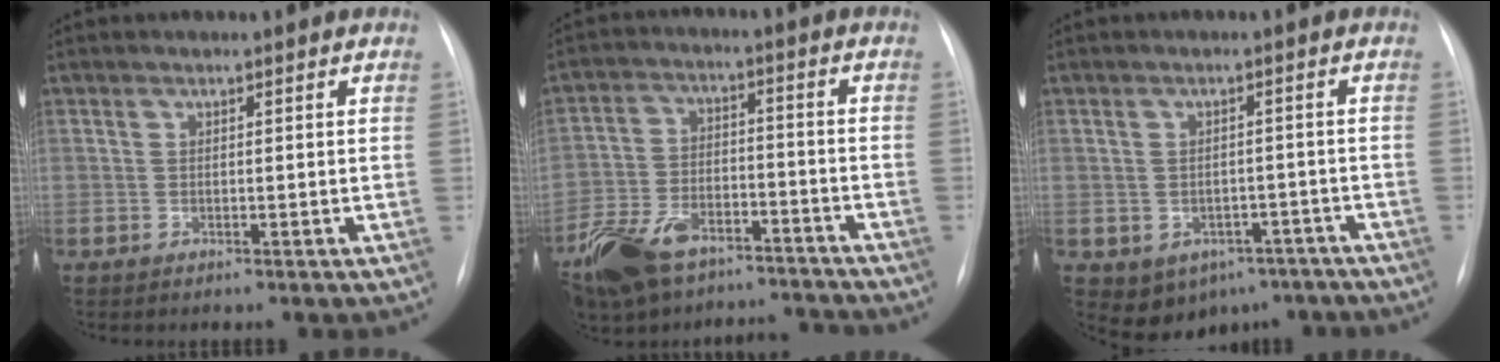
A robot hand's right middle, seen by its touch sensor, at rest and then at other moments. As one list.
[{"total": 18.3, "force": [-14.3, 8.4, 7.8], "torque": [-0.195, 0.008, -0.235]}, {"total": 8.0, "force": [-4.9, 5.8, 2.6], "torque": [-0.030, 0.022, -0.055]}]